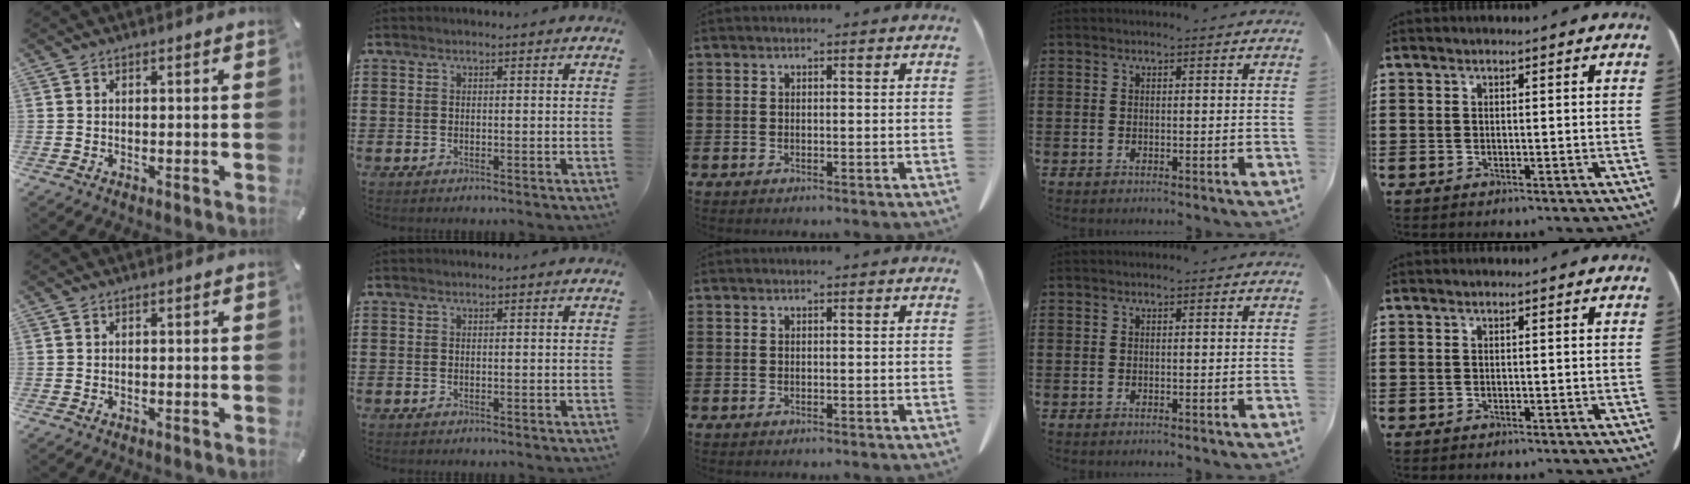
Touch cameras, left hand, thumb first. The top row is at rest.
{}